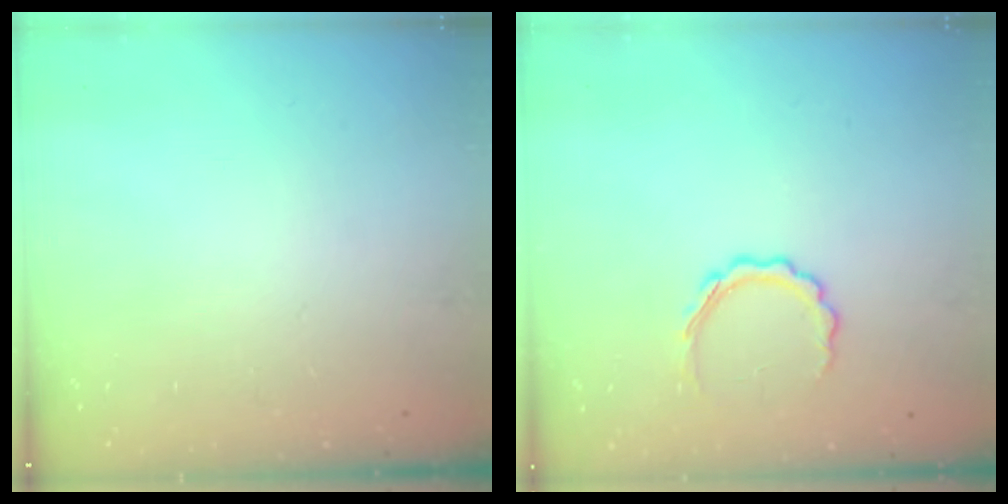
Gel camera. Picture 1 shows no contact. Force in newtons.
{"total": 6.4, "press": 6.2, "slide": 1.5}